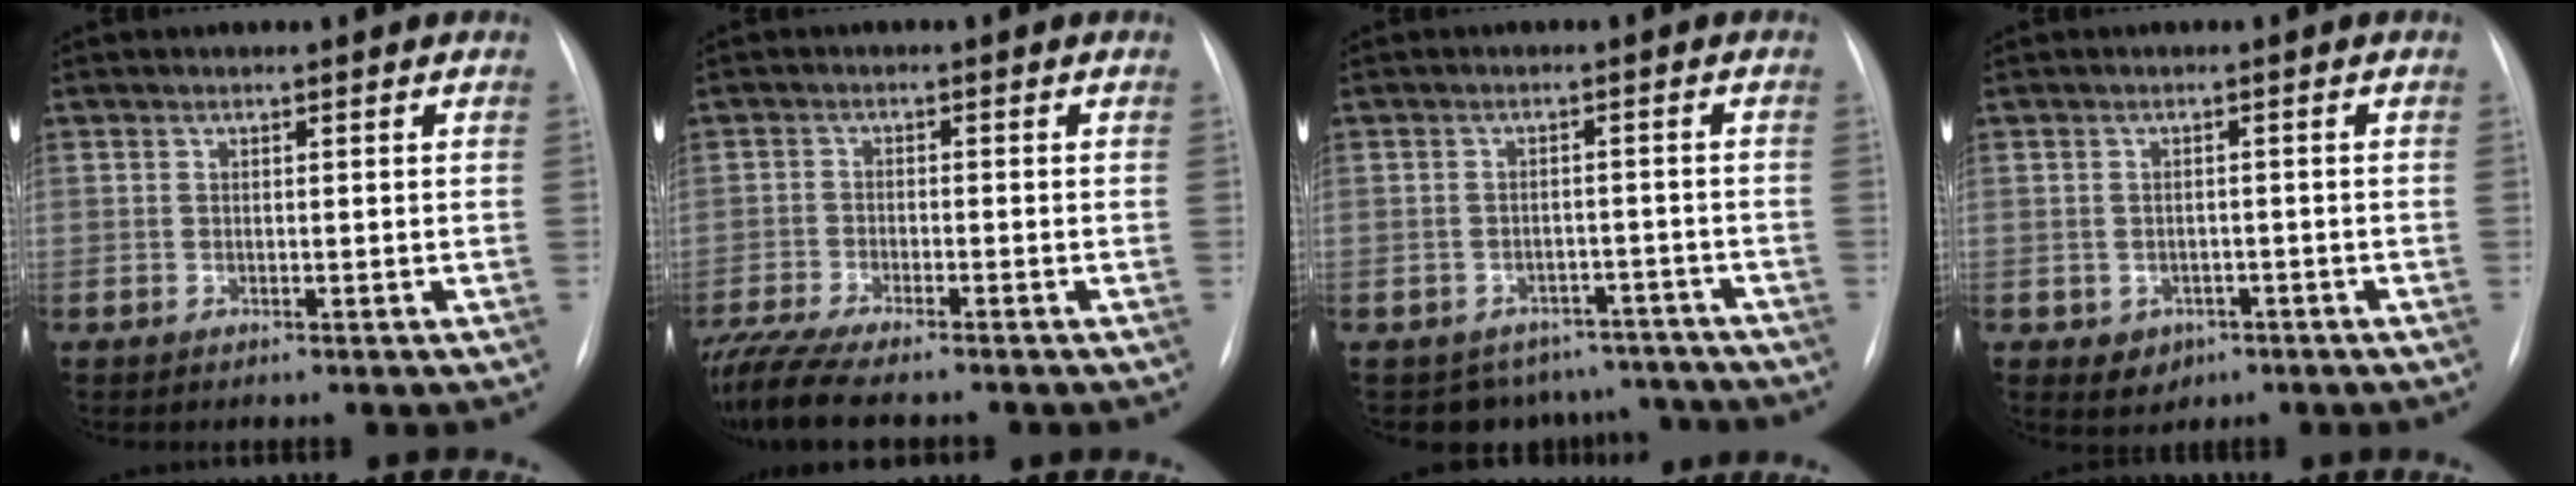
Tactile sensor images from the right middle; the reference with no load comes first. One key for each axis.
{"total": 9.4, "fx": -8.1, "fy": 0.7, "fz": 4.7, "tx": -0.083, "ty": -0.018, "tz": -0.133}
{"total": 8.7, "fx": -7.4, "fy": 4.5, "fz": -0.4, "tx": 0.021, "ty": 0.028, "tz": -0.082}
{"total": 3.1, "fx": -1.3, "fy": 2.7, "fz": 1.0, "tx": -0.011, "ty": 0.005, "tz": -0.007}